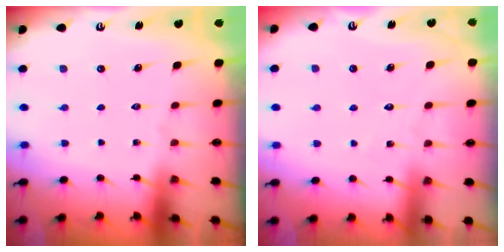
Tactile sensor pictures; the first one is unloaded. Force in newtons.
{"total": 3.4, "press": 3.4, "slide": 0.1}